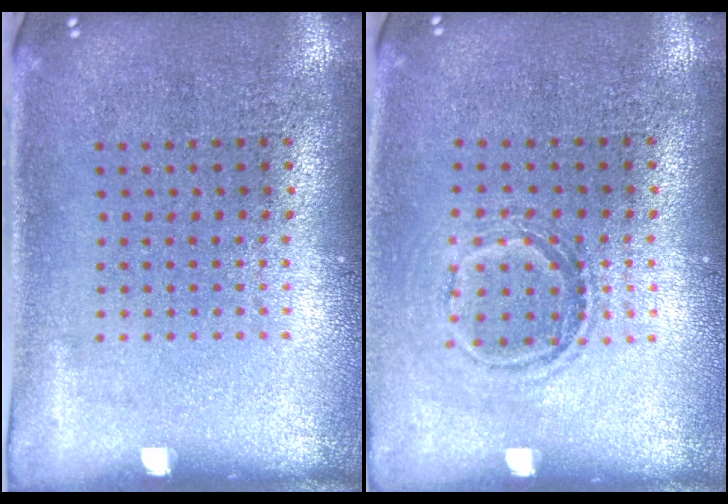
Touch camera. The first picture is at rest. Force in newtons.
{"total": 1.1, "press": 1.0, "slide": 0.6}